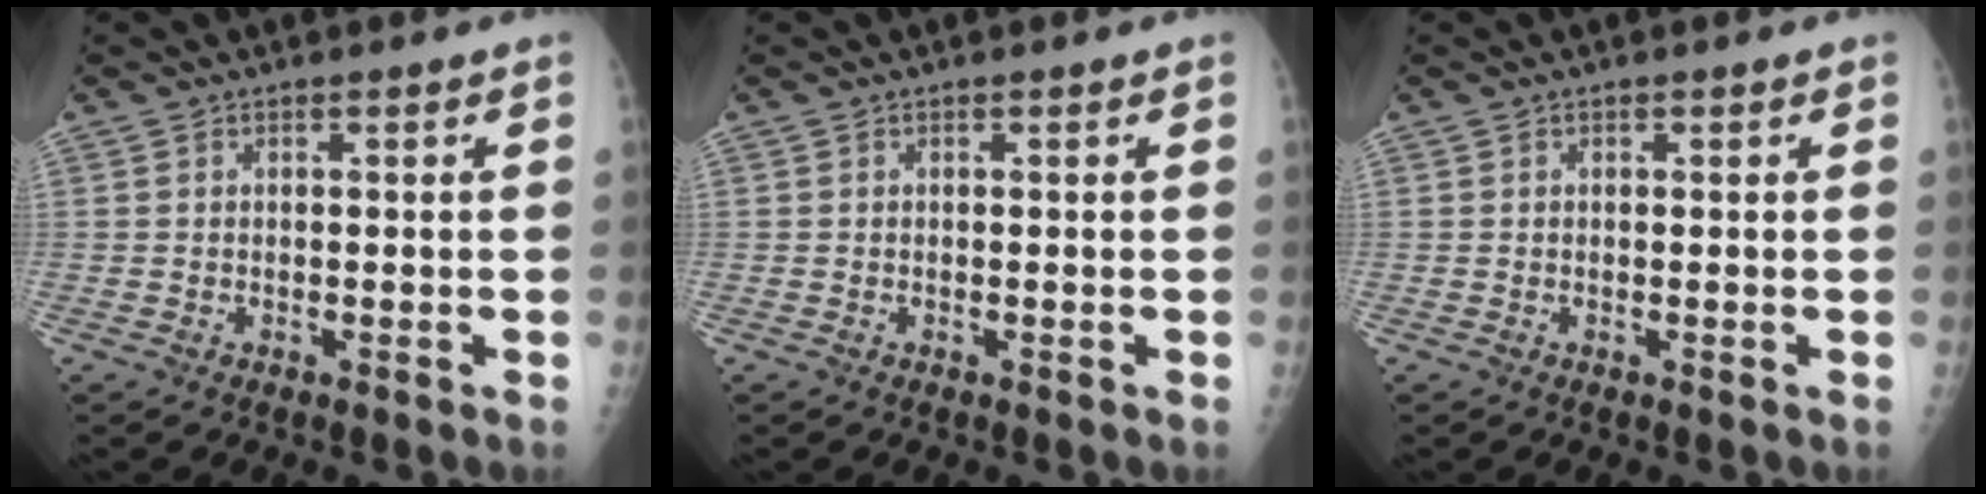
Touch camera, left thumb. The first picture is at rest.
{"total": 0.0}
{"total": 0.8, "force": [0.4, 0.5, 0.5], "torque": [-0.004, 0.000, 0.002]}